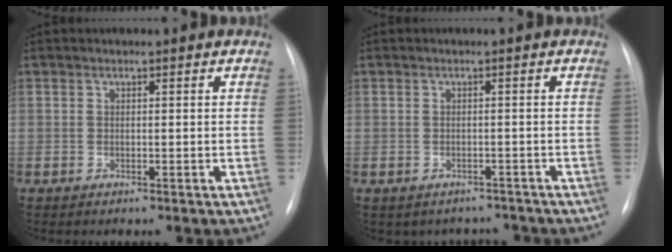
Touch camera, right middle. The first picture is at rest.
{"total": 4.2, "force": [-3.6, 2.2, -0.3], "torque": [0.013, 0.023, -0.042]}